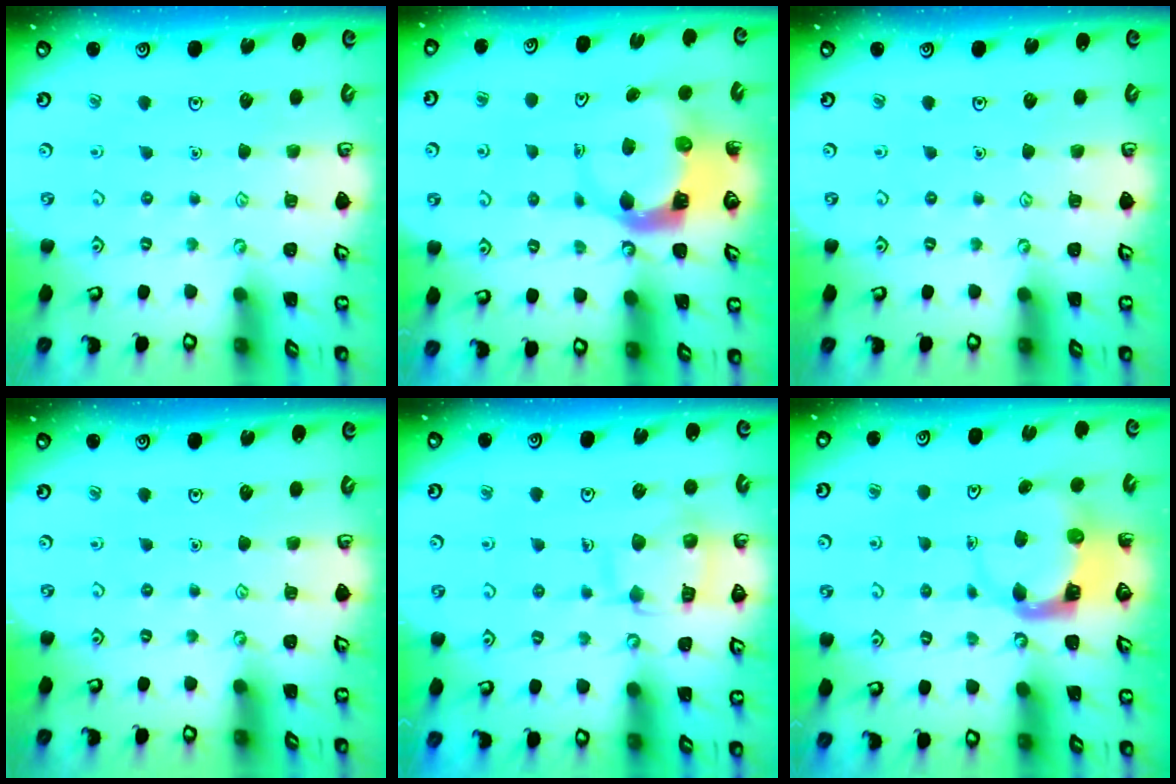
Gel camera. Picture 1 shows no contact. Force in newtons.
{"total": 5.6, "press": 5.5, "slide": 0.6}
{"total": 0.0}
{"total": 0.0}
{"total": 12.6, "press": 12.5, "slide": 1.3}
{"total": 3.9, "press": 3.8, "slide": 0.6}